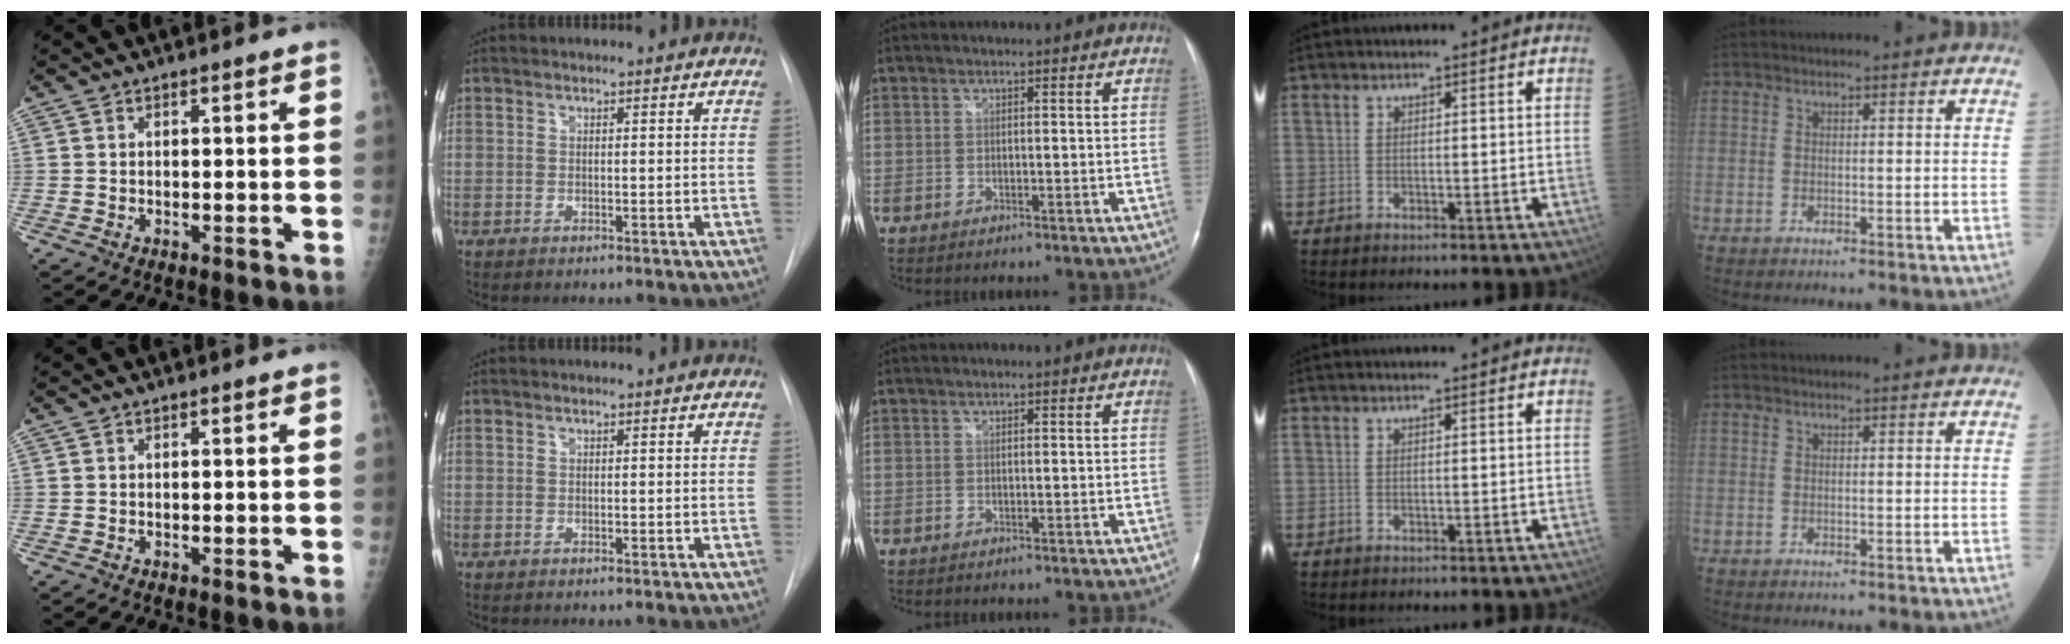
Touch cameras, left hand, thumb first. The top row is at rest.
{}